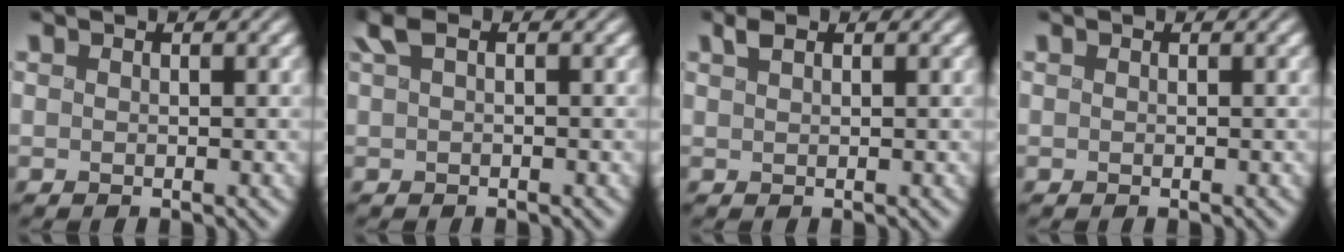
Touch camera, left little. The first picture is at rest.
{"total": 2.8, "force": [0.7, 1.4, 2.3], "torque": [-0.056, 0.011, 0.011]}
{"total": 0.8, "force": [0.4, 0.3, 0.6], "torque": [-0.013, 0.004, 0.009]}
{"total": 0.0}